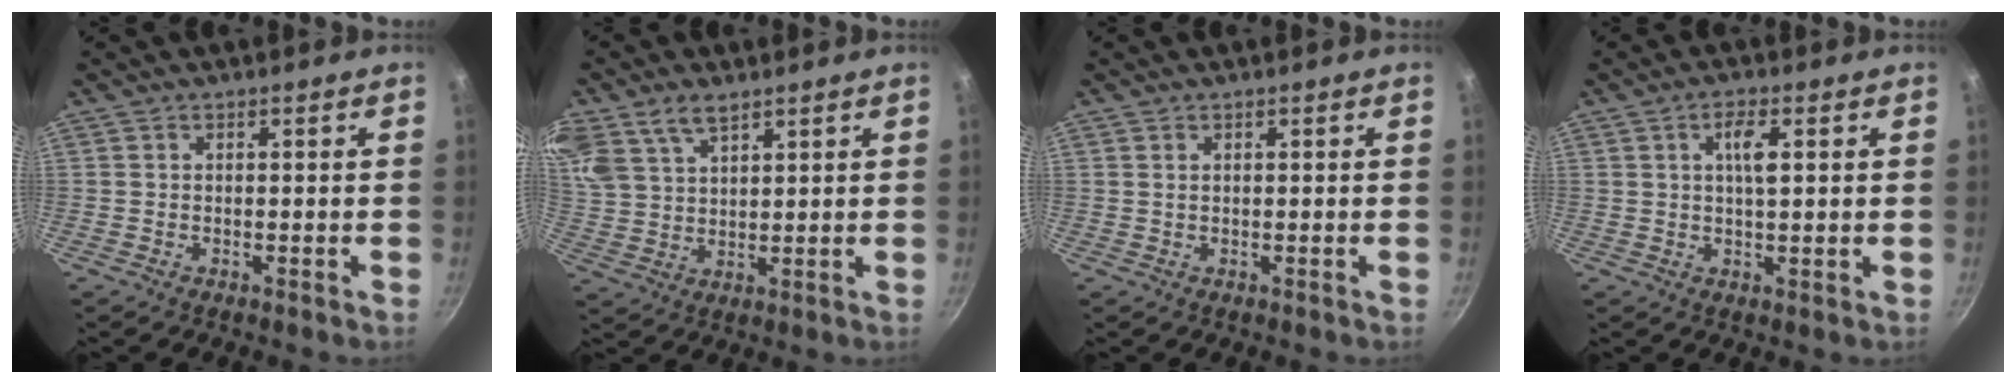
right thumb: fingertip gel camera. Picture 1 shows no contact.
{"total": 12.4, "force": [7.6, 7.3, 6.6], "torque": [-0.145, 0.009, 0.159]}
{"total": 0.6, "force": [0.3, 0.3, 0.4], "torque": [-0.009, 0.001, 0.005]}
{"total": 2.6, "force": [0.8, 0.8, 2.3], "torque": [-0.037, -0.004, 0.013]}